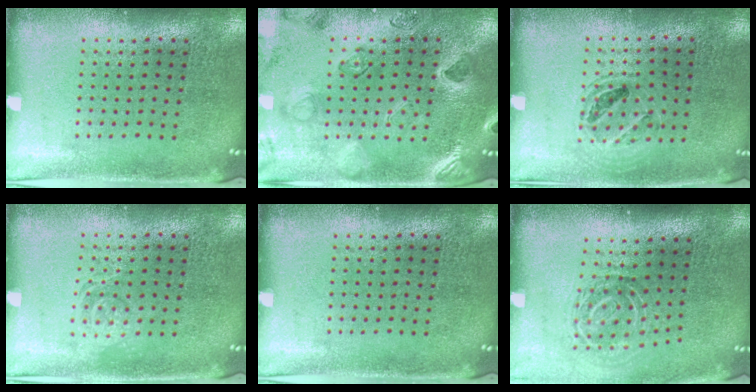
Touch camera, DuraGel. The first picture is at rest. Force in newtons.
{"total": 2.4, "press": 2.3, "slide": 0.7}
{"total": 1.1, "press": 1.1, "slide": 0.4}
{"total": 1.6, "press": 1.6, "slide": 0.3}
{"total": 0.0}
{"total": 2.0, "press": 1.3, "slide": 1.5}